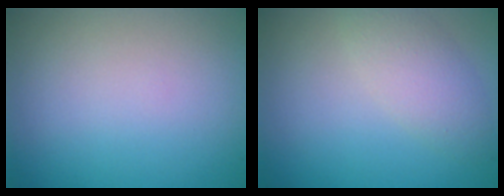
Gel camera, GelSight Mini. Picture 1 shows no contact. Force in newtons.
{"total": 2.9, "press": 2.9, "slide": 0.1}